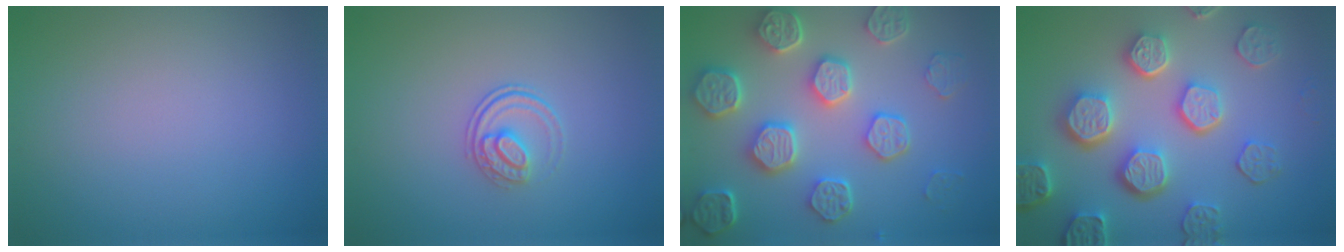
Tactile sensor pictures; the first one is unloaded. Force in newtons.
{"total": 2.0, "press": 1.4, "slide": 1.3}
{"total": 7.5, "press": 6.2, "slide": 4.2}
{"total": 7.5, "press": 5.9, "slide": 4.6}